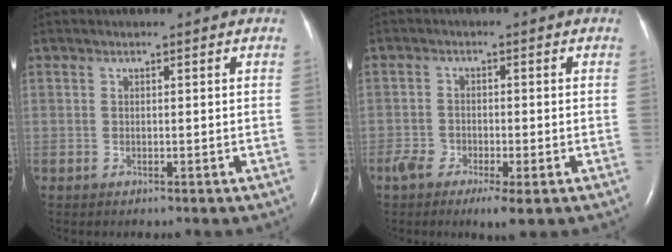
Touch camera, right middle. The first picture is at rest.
{"total": 4.8, "force": [-2.8, 1.3, 3.7], "torque": [-0.071, -0.008, -0.049]}